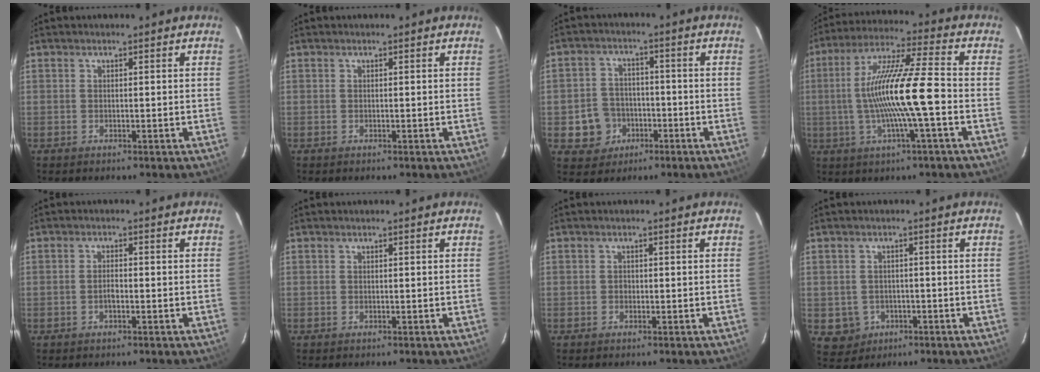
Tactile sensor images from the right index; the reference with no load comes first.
{"total": 0.0}
{"total": 7.3, "force": [-2.5, 6.7, 1.5], "torque": [-0.048, 0.022, -0.027]}
{"total": 14.7, "force": [-2.3, 0.3, 14.6], "torque": [-0.274, 0.007, -0.041]}
{"total": 1.9, "force": [-0.7, 0.7, 1.6], "torque": [-0.032, 0.003, -0.013]}
{"total": 0.0}
{"total": 0.6, "force": [-0.2, 0.5, 0.1], "torque": [0.001, 0.000, -0.004]}
{"total": 4.7, "force": [-1.2, 4.4, 0.8], "torque": [-0.026, 0.009, -0.005]}